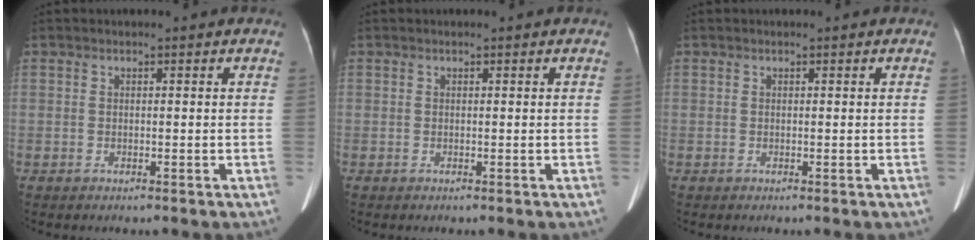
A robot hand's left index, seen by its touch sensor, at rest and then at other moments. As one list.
[{"total": 0.0}, {"total": 0.0}]